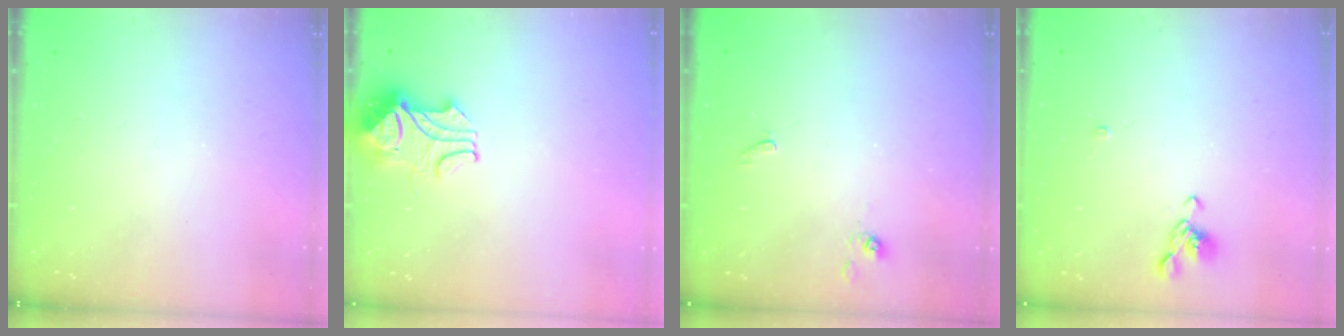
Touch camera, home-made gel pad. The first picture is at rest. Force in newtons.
{"total": 2.1, "press": 2.0, "slide": 0.8}
{"total": 4.8, "press": 4.7, "slide": 0.2}
{"total": 2.5, "press": 2.4, "slide": 0.7}